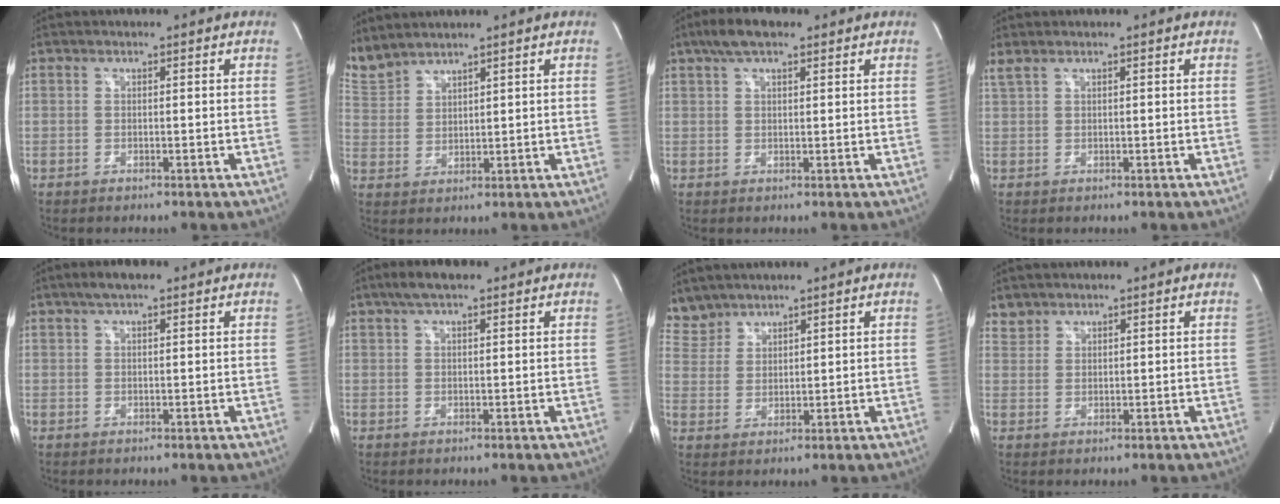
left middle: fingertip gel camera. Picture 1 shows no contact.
{"total": 6.9, "force": [6.7, 1.2, 1.1], "torque": [-0.052, 0.013, 0.154]}
{"total": 5.5, "force": [3.6, 1.9, 3.7], "torque": [-0.076, 0.021, 0.063]}
{"total": 1.2, "force": [1.1, 0.1, 0.6], "torque": [-0.025, 0.017, 0.030]}
{"total": 3.3, "force": [2.2, 0.9, 2.2], "torque": [-0.045, 0.013, 0.039]}
{"total": 4.3, "force": [3.0, 1.2, 2.9], "torque": [-0.060, 0.019, 0.052]}
{"total": 4.8, "force": [4.5, 1.6, -0.4], "torque": [0.002, 0.010, 0.102]}
{"total": 2.3, "force": [2.0, 1.1, -0.3], "torque": [0.008, 0.010, 0.039]}